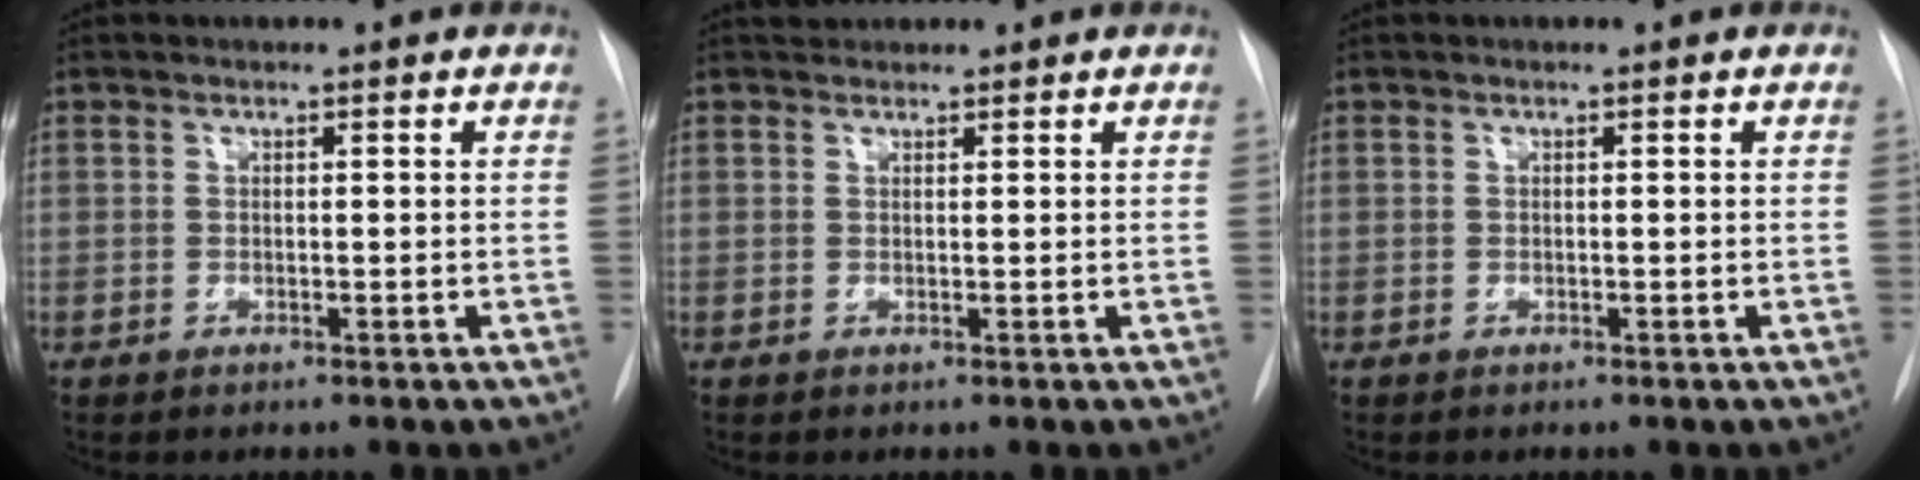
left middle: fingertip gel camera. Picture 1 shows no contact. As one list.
[{"total": 1.7, "force": [1.6, 0.7, 0.1], "torque": [-0.004, 0.018, 0.025]}, {"total": 0.0}]